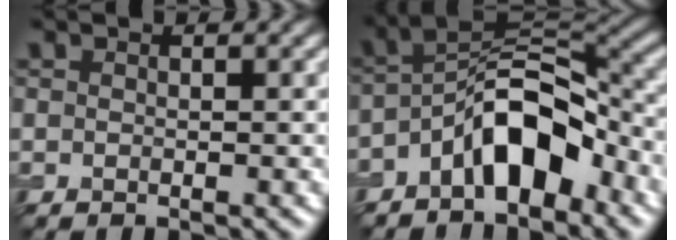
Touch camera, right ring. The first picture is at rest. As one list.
[{"total": 7.5, "force": [-3.9, 3.1, 5.6], "torque": [-0.087, 0.024, -0.077]}]